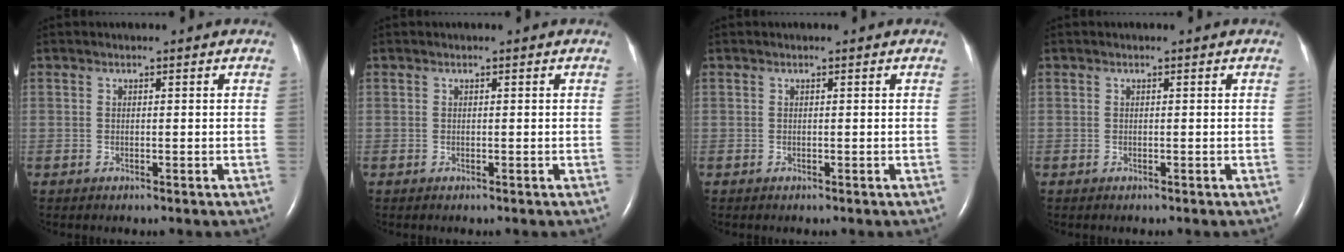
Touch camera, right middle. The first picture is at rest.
{"total": 0.0}
{"total": 0.0}
{"total": 0.0}